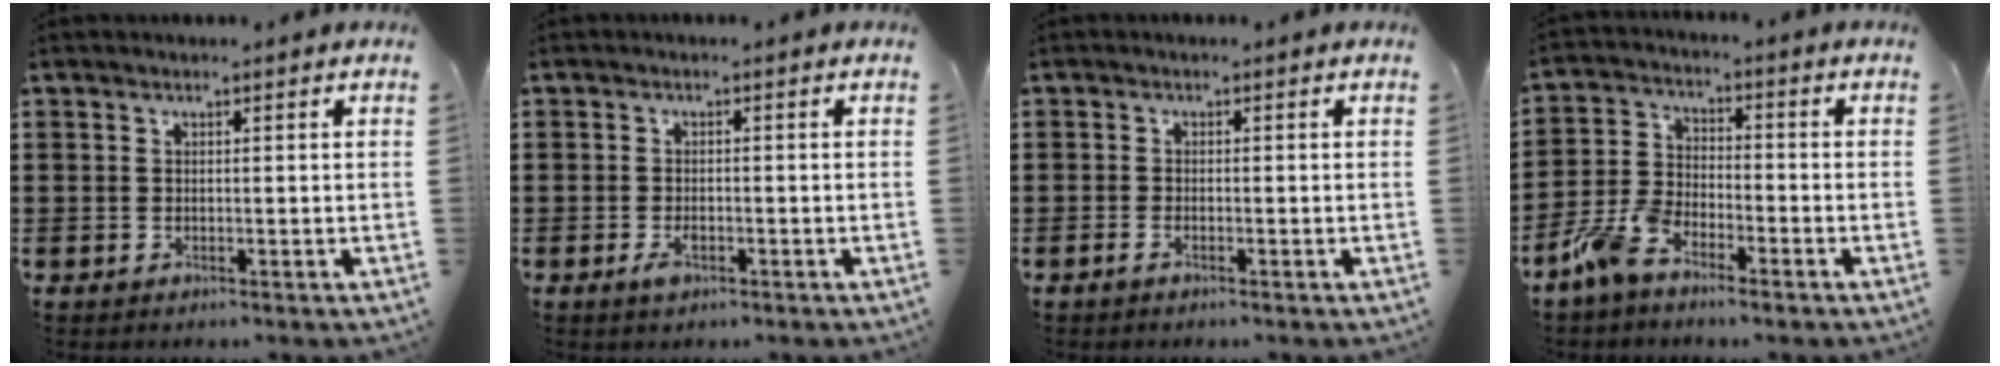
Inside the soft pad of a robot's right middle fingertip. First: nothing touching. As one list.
[{"total": 2.1, "force": [-1.0, 0.9, 1.6], "torque": [-0.039, -0.003, -0.021]}, {"total": 0.7, "force": [-0.5, 0.1, 0.5], "torque": [-0.011, -0.004, -0.009]}, {"total": 6.8, "force": [-5.3, 2.2, 3.8], "torque": [-0.102, 0.000, -0.106]}]